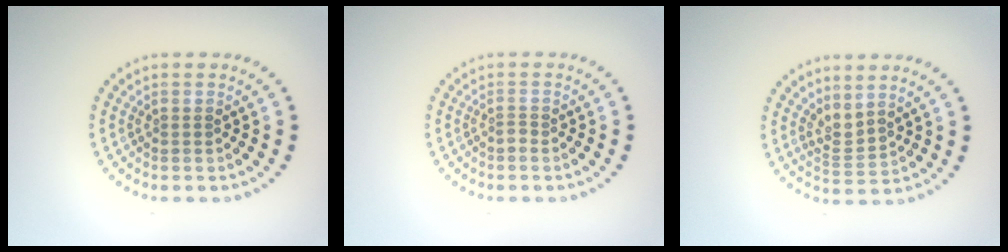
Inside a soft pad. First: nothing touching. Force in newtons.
{"total": 0.7, "press": 0.5, "slide": 0.6}
{"total": 2.2, "press": 1.4, "slide": 1.7}